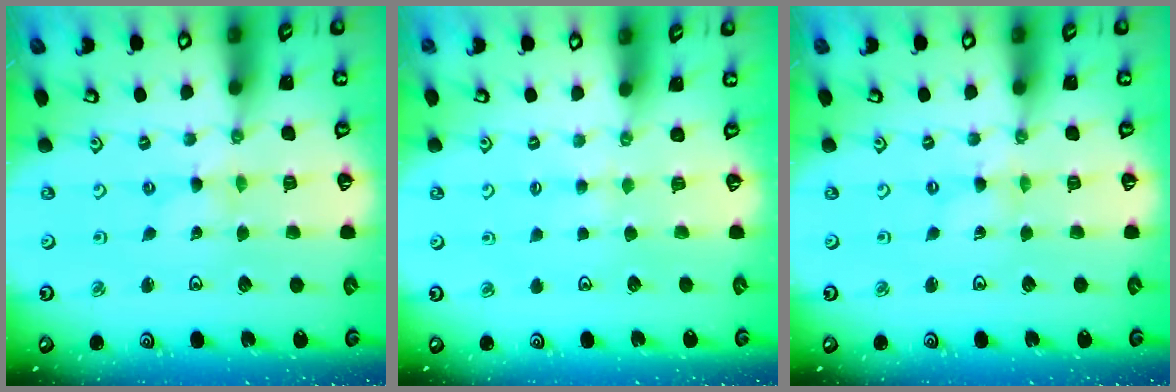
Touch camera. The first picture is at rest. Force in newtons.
{"total": 3.0, "press": 3.0, "slide": 0.4}
{"total": 0.0}